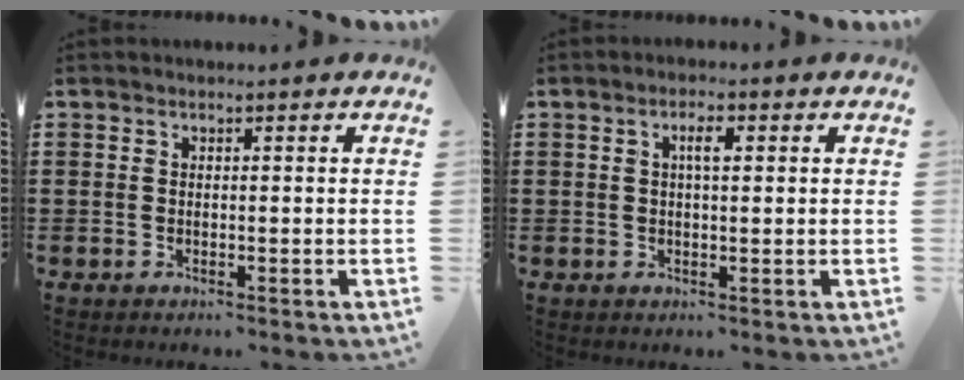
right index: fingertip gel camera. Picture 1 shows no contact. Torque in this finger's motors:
{"motor_torque": [1.06, 0.91, 0.09, 0.01]}